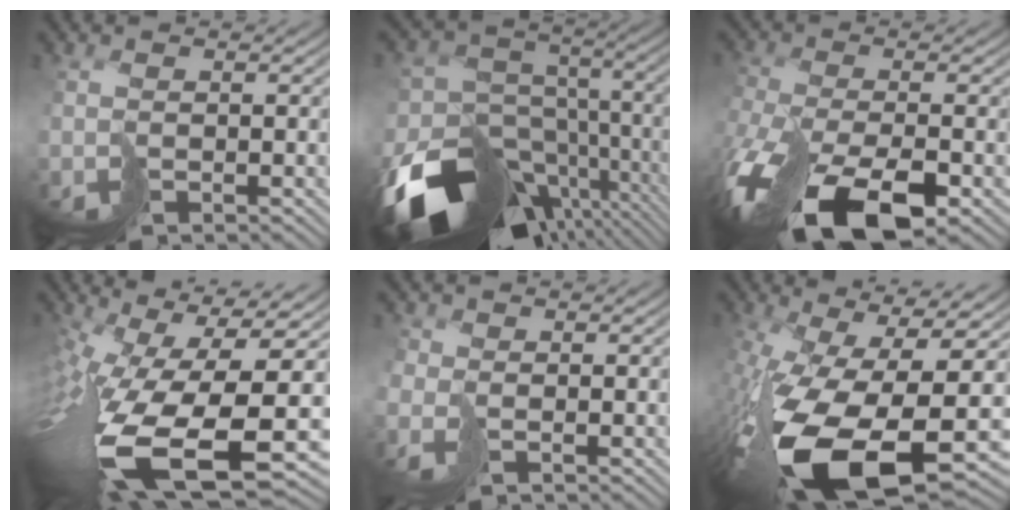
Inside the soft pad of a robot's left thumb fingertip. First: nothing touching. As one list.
[{"total": 18.1, "force": [-9.9, 12.3, 8.9], "torque": [-0.185, -0.049, -0.127]}, {"total": 15.4, "force": [-8.3, 6.8, 11.1], "torque": [-0.276, -0.049, -0.126]}, {"total": 18.5, "force": [-4.8, 8.0, 16.0], "torque": [-0.322, -0.074, -0.047]}, {"total": 2.7, "force": [-1.1, 1.8, 1.7], "torque": [-0.054, -0.005, -0.029]}, {"total": 19.2, "force": [-6.5, 8.6, 15.8], "torque": [-0.339, -0.068, -0.079]}]